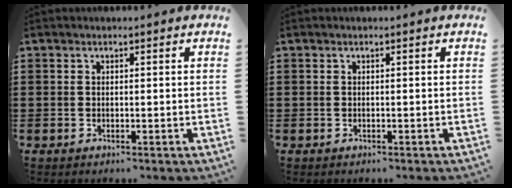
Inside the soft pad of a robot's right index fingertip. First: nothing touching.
{"total": 0.0}